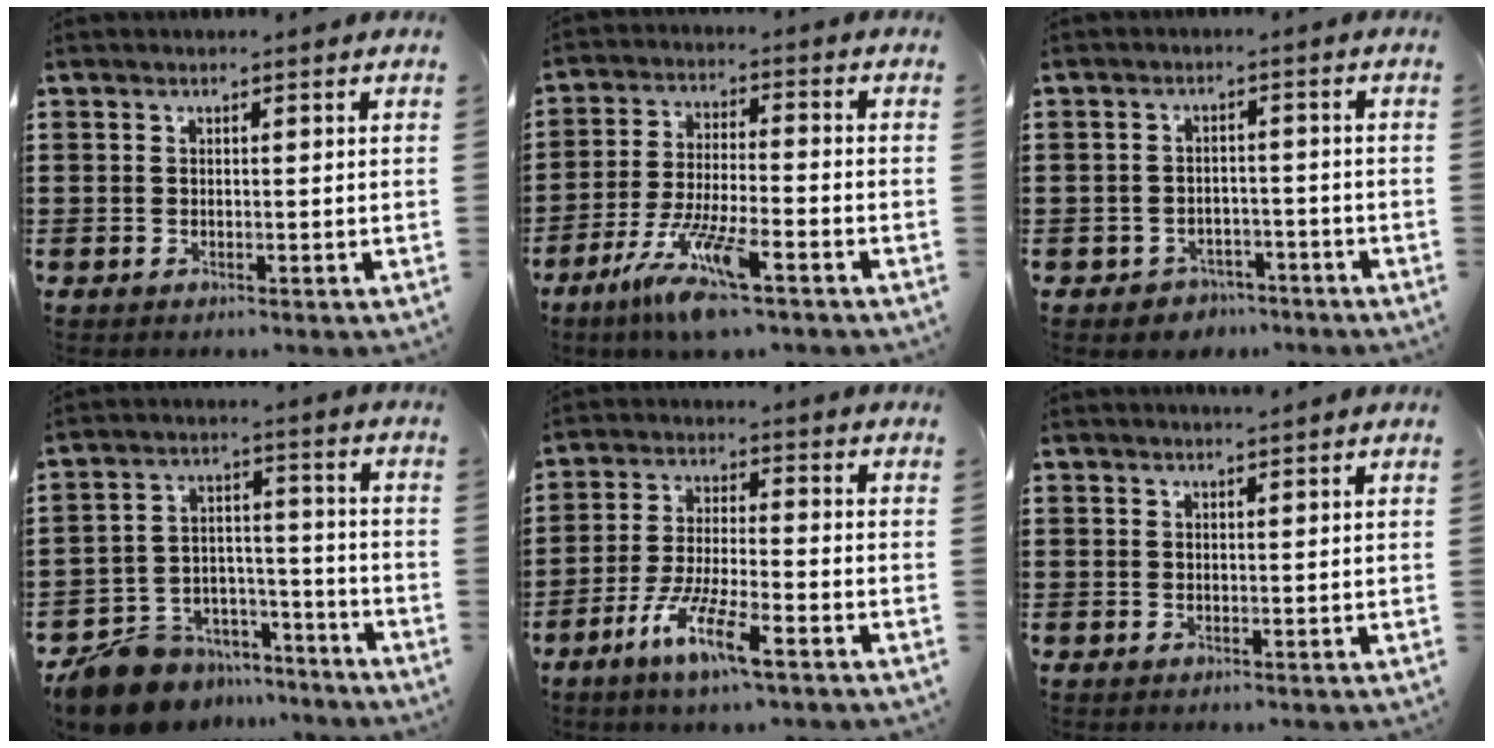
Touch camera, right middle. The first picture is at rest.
{"total": 10.1, "force": [-6.8, 1.0, 7.3], "torque": [-0.152, -0.012, -0.132]}
{"total": 2.6, "force": [-2.5, 0.9, -0.2], "torque": [-0.009, 0.000, -0.054]}
{"total": 9.6, "force": [-9.0, 3.0, 1.2], "torque": [-0.044, 0.020, -0.176]}
{"total": 8.6, "force": [-5.3, 1.2, 6.6], "torque": [-0.144, -0.012, -0.101]}
{"total": 0.7, "force": [0.7, -0.1, 0.1], "torque": [-0.005, -0.002, 0.014]}